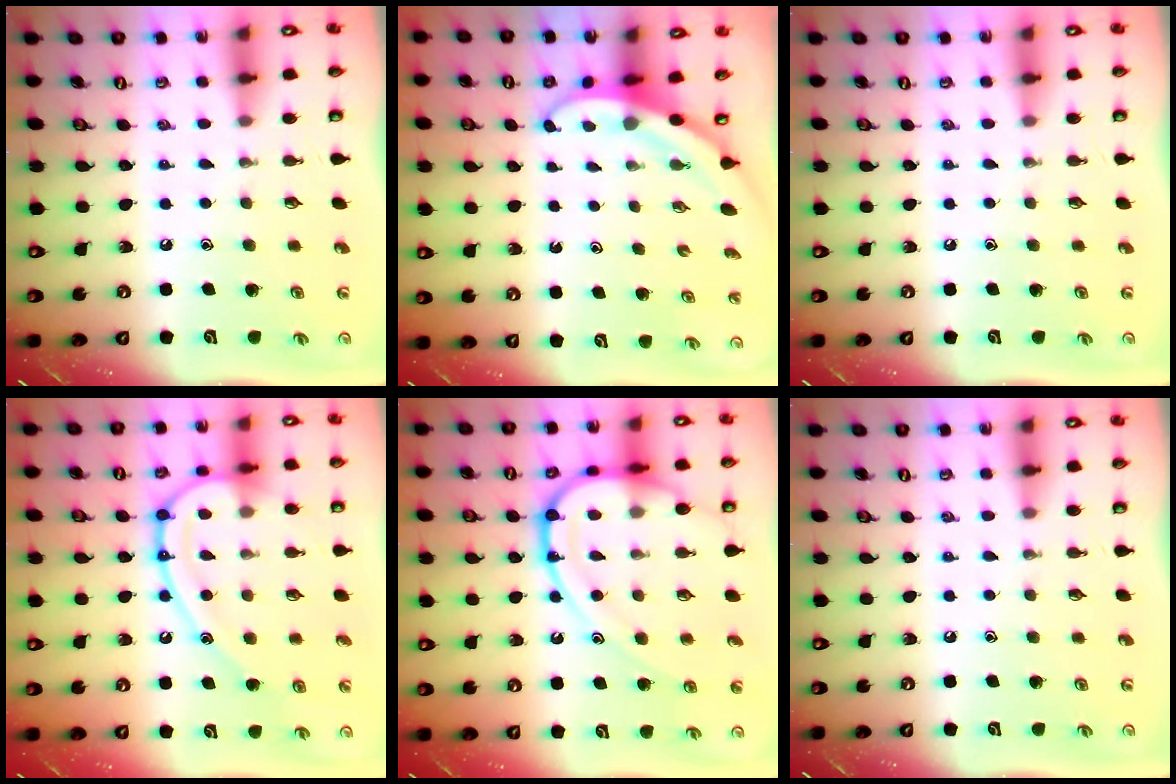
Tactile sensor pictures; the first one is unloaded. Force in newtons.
{"total": 3.1, "press": 3.1, "slide": 0.1}
{"total": 0.0}
{"total": 16.4, "press": 16.3, "slide": 1.7}
{"total": 16.5, "press": 16.4, "slide": 2.0}
{"total": 0.0}